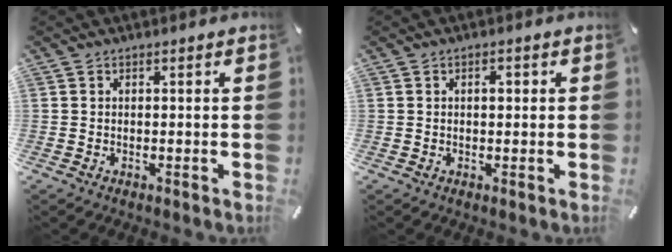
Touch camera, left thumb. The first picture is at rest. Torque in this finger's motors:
{"motor_torque": [0.56, 0.64, 0.49, -0.14, 0.00]}